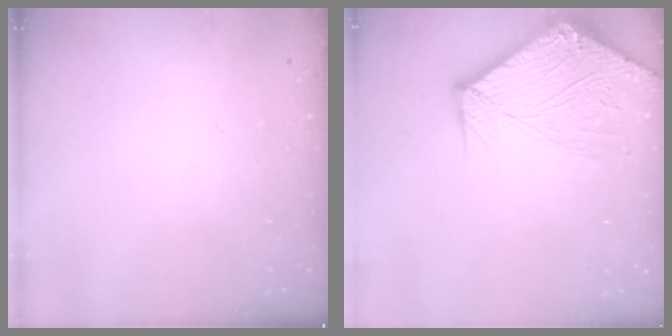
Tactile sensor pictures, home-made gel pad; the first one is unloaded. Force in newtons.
{"total": 9.6, "press": 9.5, "slide": 1.2}